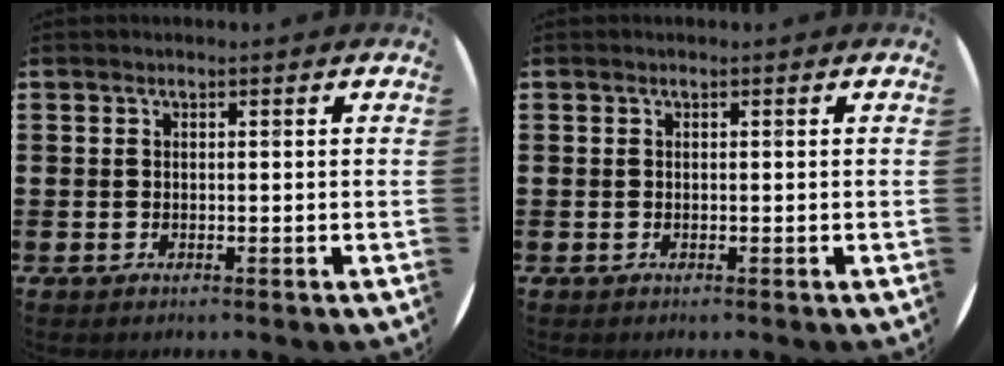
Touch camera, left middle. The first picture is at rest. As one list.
[{"total": 0.0}]